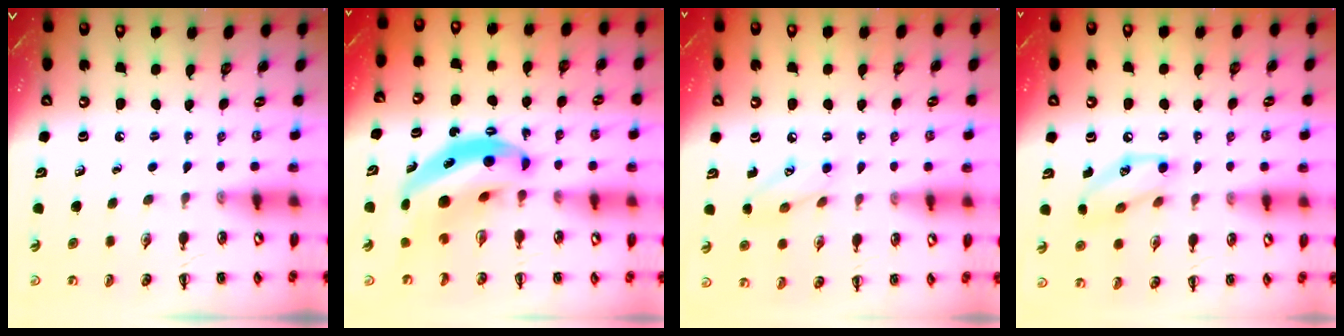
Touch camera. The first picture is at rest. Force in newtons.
{"total": 10.8, "press": 10.4, "slide": 2.7}
{"total": 9.5, "press": 9.4, "slide": 1.5}
{"total": 11.7, "press": 11.6, "slide": 1.8}